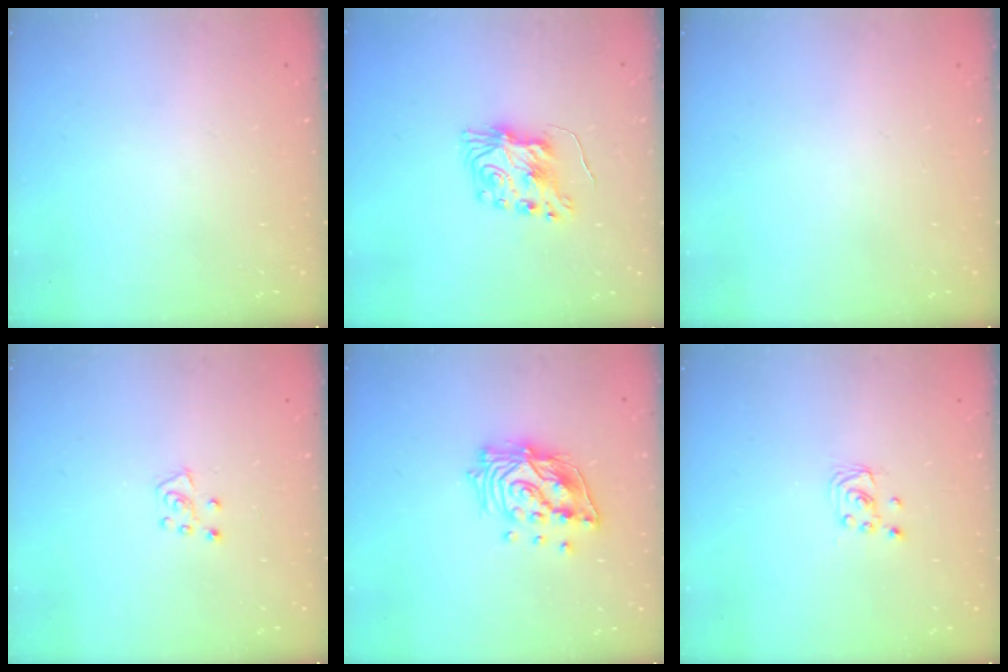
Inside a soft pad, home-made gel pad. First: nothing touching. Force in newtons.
{"total": 8.0, "press": 8.0, "slide": 0.2}
{"total": 0.0}
{"total": 5.3, "press": 5.3, "slide": 0.4}
{"total": 16.0, "press": 15.9, "slide": 2.0}
{"total": 2.0, "press": 2.0, "slide": 0.2}